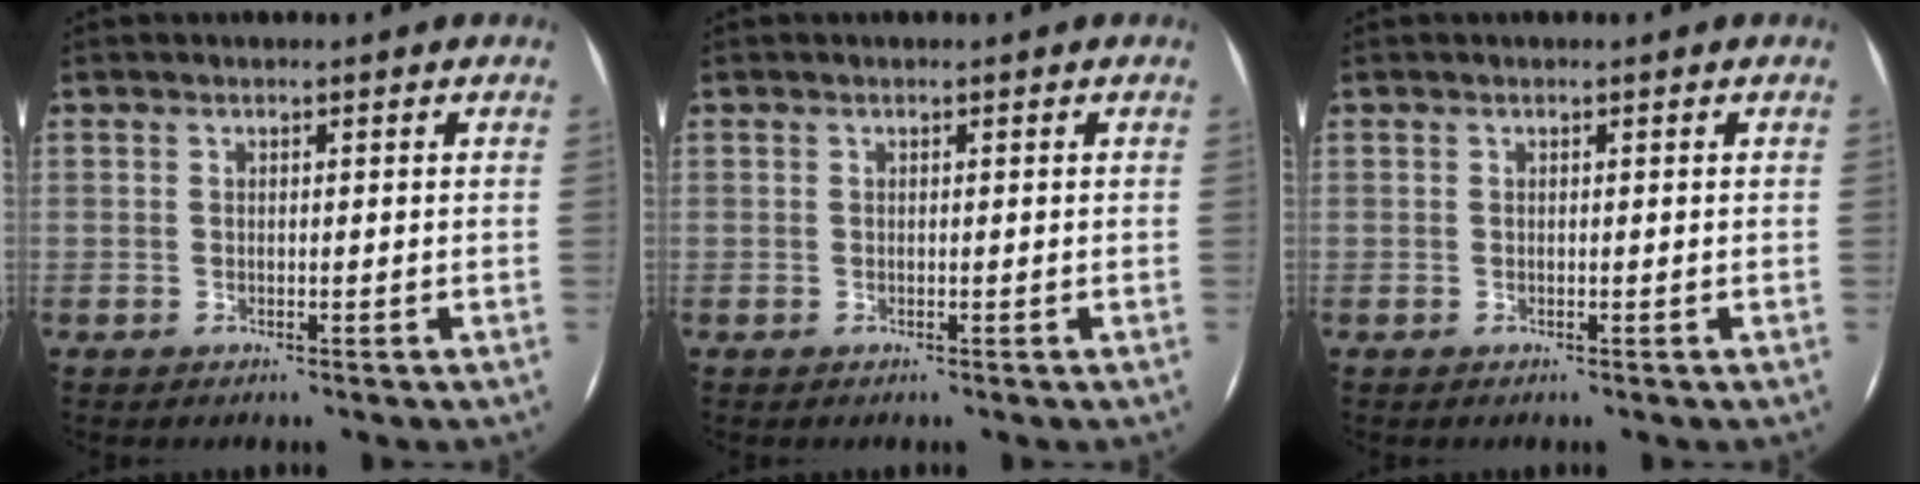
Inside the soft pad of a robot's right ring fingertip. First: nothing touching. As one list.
[{"total": 0.0}, {"total": 0.0}]